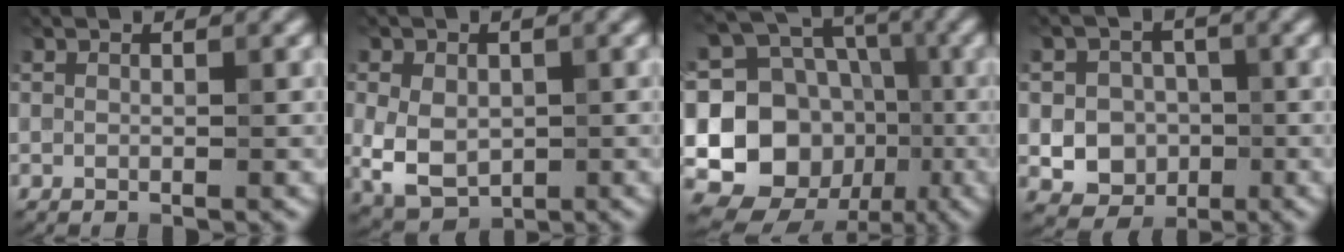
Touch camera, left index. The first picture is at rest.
{"total": 5.6, "force": [-0.6, 4.0, 3.8], "torque": [-0.078, -0.009, -0.009]}
{"total": 15.5, "force": [-2.0, 13.7, 6.8], "torque": [-0.157, 0.018, -0.048]}
{"total": 5.4, "force": [-1.0, 4.9, 2.2], "torque": [-0.010, 0.006, -0.038]}